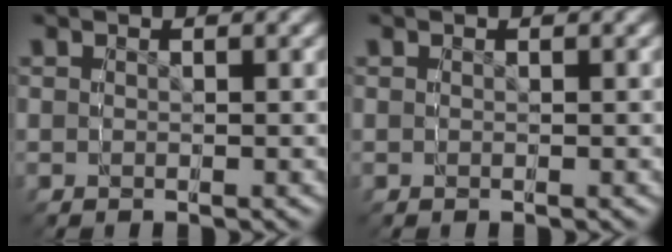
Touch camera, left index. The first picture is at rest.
{"total": 0.0}